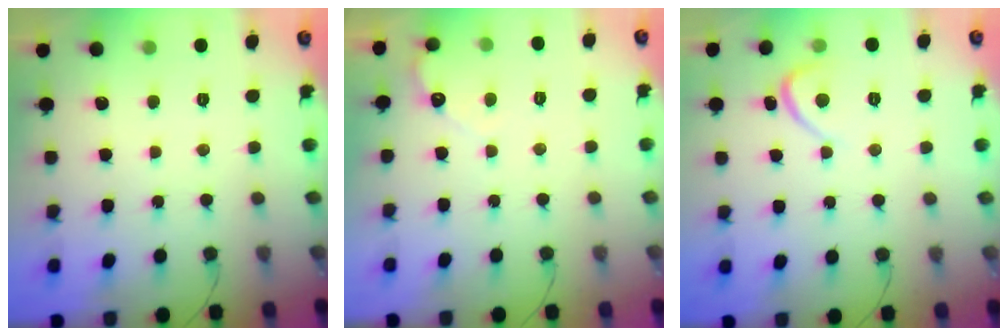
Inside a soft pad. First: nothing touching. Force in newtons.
{"total": 2.7, "press": 2.7, "slide": 0.2}
{"total": 2.7, "press": 2.7, "slide": 0.3}